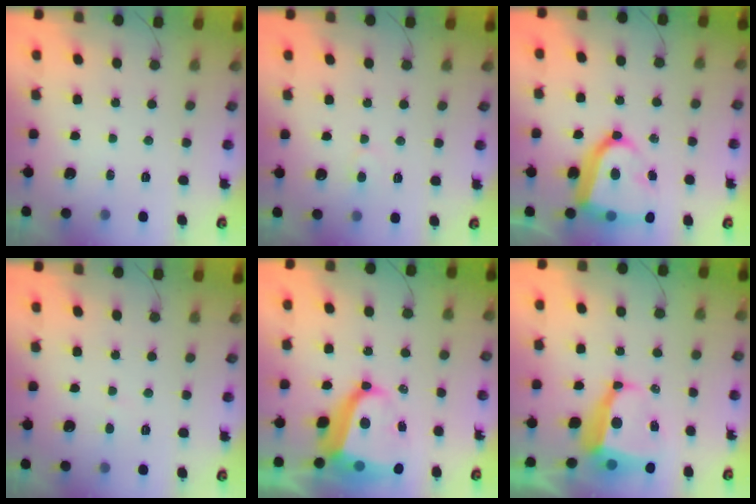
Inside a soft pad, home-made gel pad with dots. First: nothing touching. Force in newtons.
{"total": 6.1, "press": 6.1, "slide": 0.4}
{"total": 18.8, "press": 18.7, "slide": 1.9}
{"total": 2.4, "press": 2.4, "slide": 0.2}
{"total": 14.0, "press": 13.9, "slide": 1.5}
{"total": 8.7, "press": 8.6, "slide": 1.2}